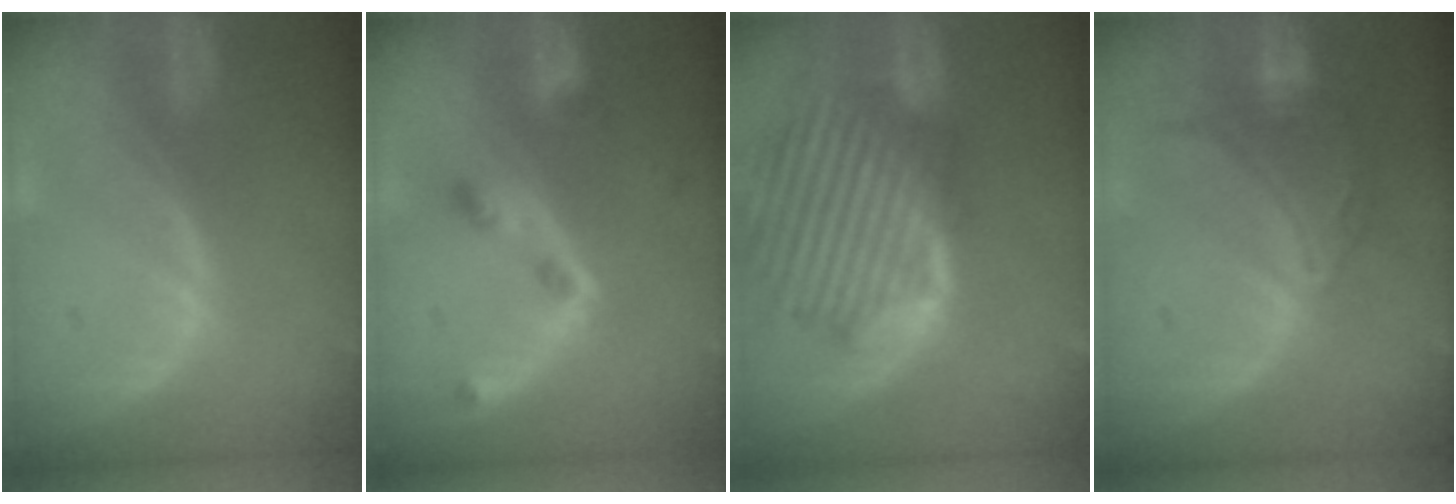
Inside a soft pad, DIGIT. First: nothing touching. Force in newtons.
{"total": 4.1, "press": 3.9, "slide": 1.2}
{"total": 12.5, "press": 11.5, "slide": 5.0}
{"total": 7.1, "press": 7.1, "slide": 0.2}